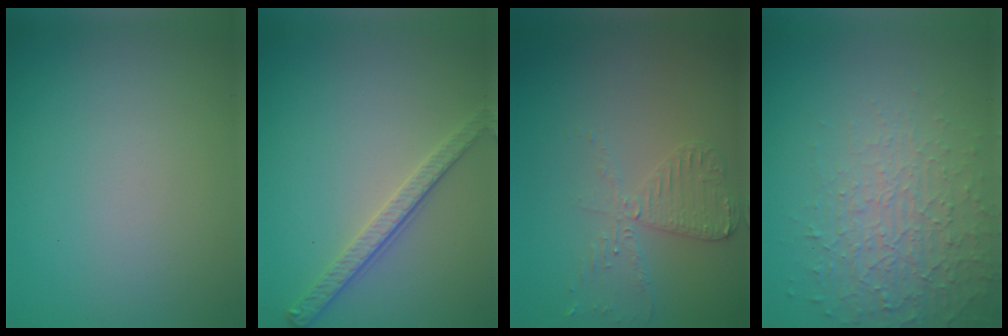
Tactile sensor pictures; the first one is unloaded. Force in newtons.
{"total": 2.8, "press": 2.5, "slide": 1.2}
{"total": 2.9, "press": 2.8, "slide": 0.6}
{"total": 5.3, "press": 3.4, "slide": 4.1}